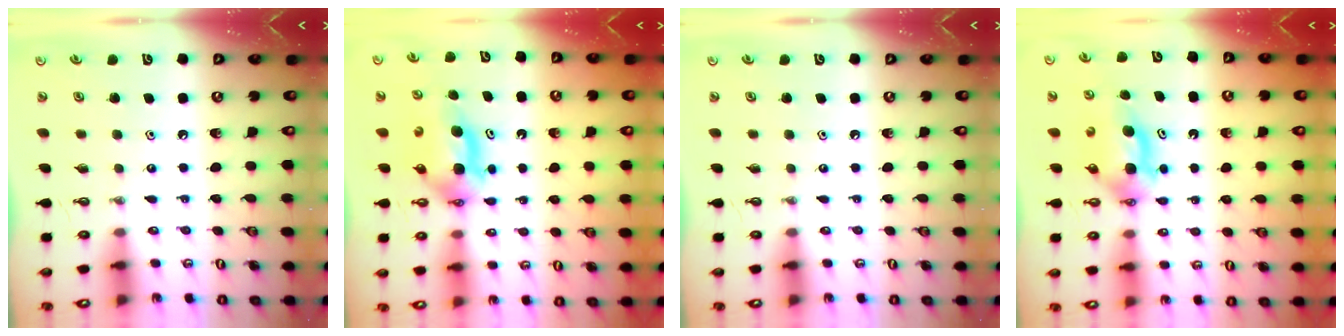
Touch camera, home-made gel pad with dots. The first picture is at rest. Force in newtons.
{"total": 6.4, "press": 4.9, "slide": 4.1}
{"total": 0.0}
{"total": 6.0, "press": 5.8, "slide": 1.6}